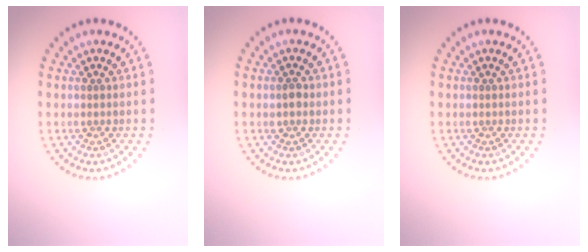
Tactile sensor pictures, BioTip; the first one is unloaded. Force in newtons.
{"total": 1.0, "press": 1.0, "slide": 0.2}
{"total": 0.0}